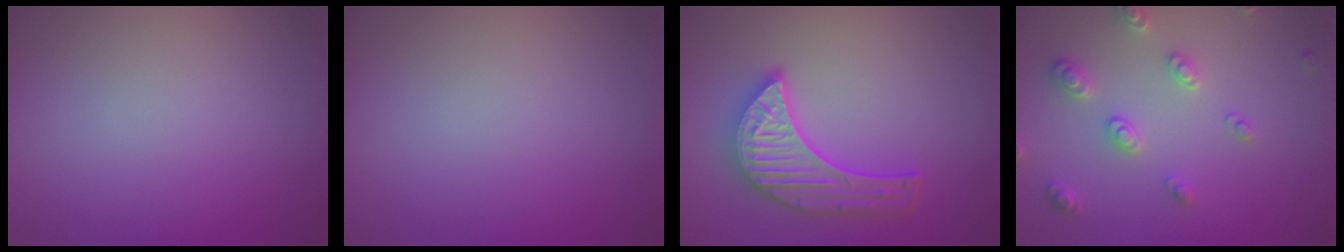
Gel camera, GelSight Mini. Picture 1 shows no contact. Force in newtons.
{"total": 0.0}
{"total": 5.6, "press": 4.5, "slide": 3.3}
{"total": 2.7, "press": 2.7, "slide": 0.4}